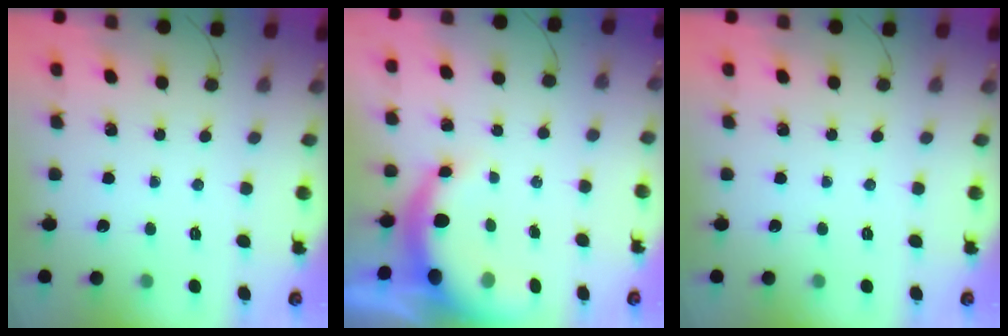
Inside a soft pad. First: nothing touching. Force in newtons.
{"total": 8.2, "press": 8.1, "slide": 1.4}
{"total": 0.0}